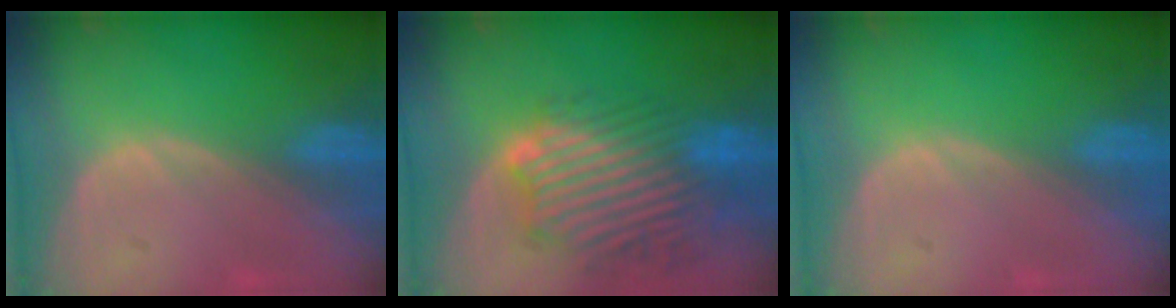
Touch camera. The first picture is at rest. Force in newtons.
{"total": 12.1, "press": 10.9, "slide": 5.2}
{"total": 0.0}